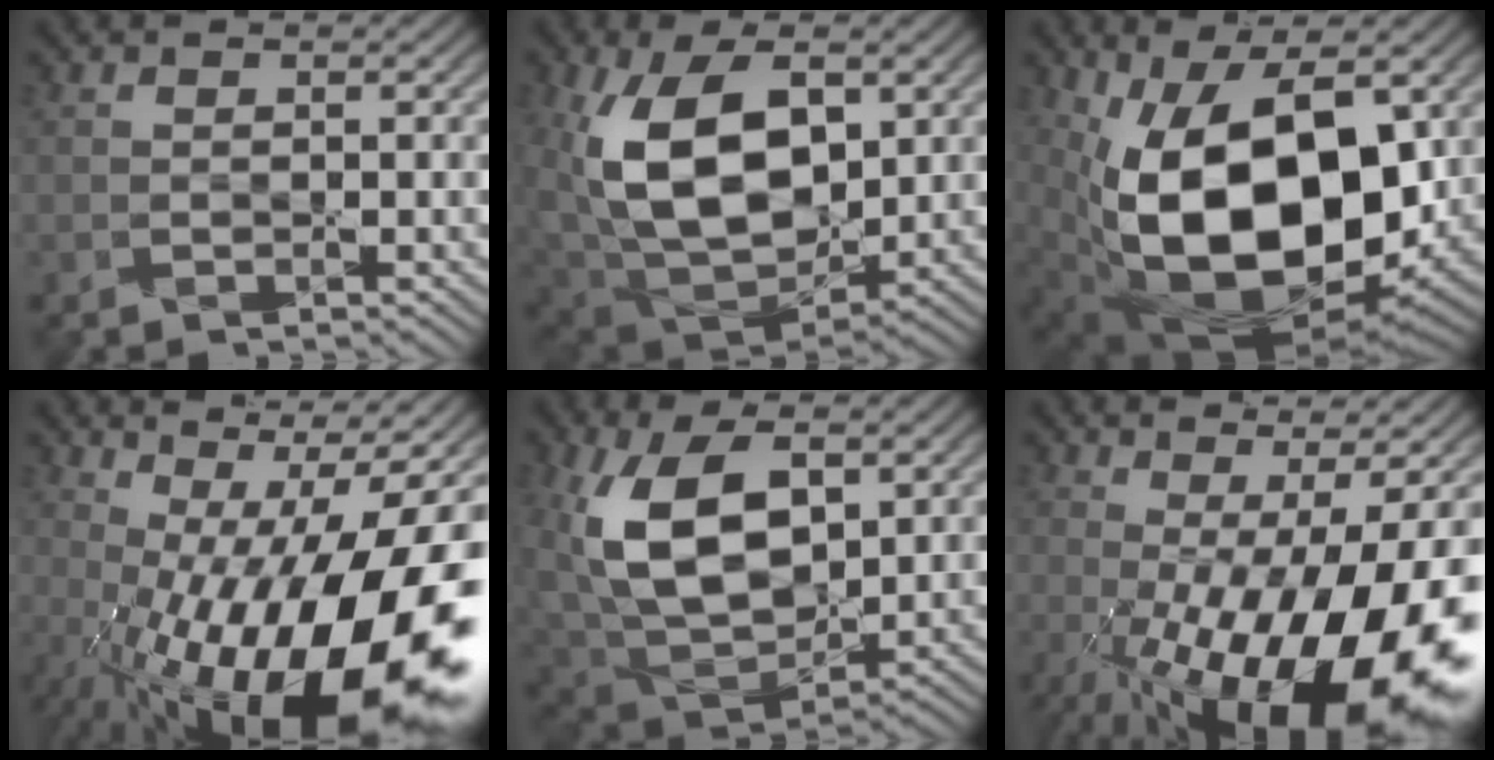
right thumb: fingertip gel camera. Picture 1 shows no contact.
{"total": 16.5, "force": [2.5, 10.4, 12.6], "torque": [-0.263, -0.013, 0.057]}
{"total": 18.4, "force": [0.1, 10.9, 14.8], "torque": [-0.274, -0.038, 0.005]}
{"total": 21.9, "force": [-5.6, 8.6, 19.3], "torque": [-0.265, 0.002, -0.102]}
{"total": 15.0, "force": [3.2, 9.1, 11.5], "torque": [-0.258, -0.004, 0.068]}
{"total": 20.0, "force": [-5.7, 6.9, 17.9], "torque": [-0.257, -0.013, -0.076]}